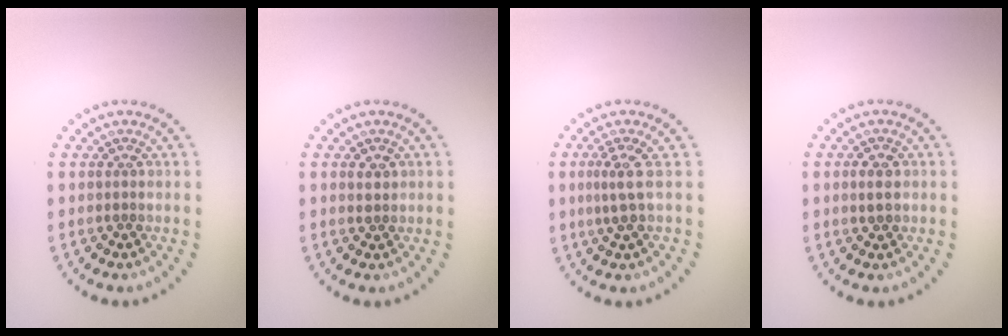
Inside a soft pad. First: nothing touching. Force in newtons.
{"total": 1.1, "press": 1.0, "slide": 0.5}
{"total": 2.1, "press": 1.4, "slide": 1.5}
{"total": 1.6, "press": 1.6, "slide": 0.2}